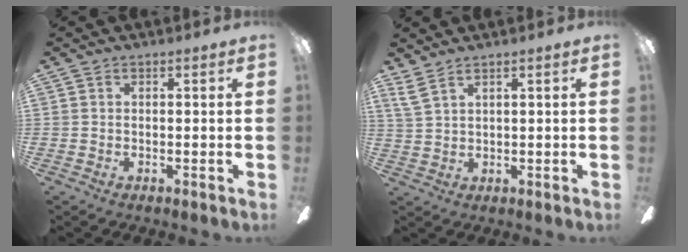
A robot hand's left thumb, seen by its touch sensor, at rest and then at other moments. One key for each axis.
{"total": 3.9, "fx": 2.8, "fy": 1.2, "fz": 2.5, "tx": -0.055, "ty": -0.006, "tz": 0.053}